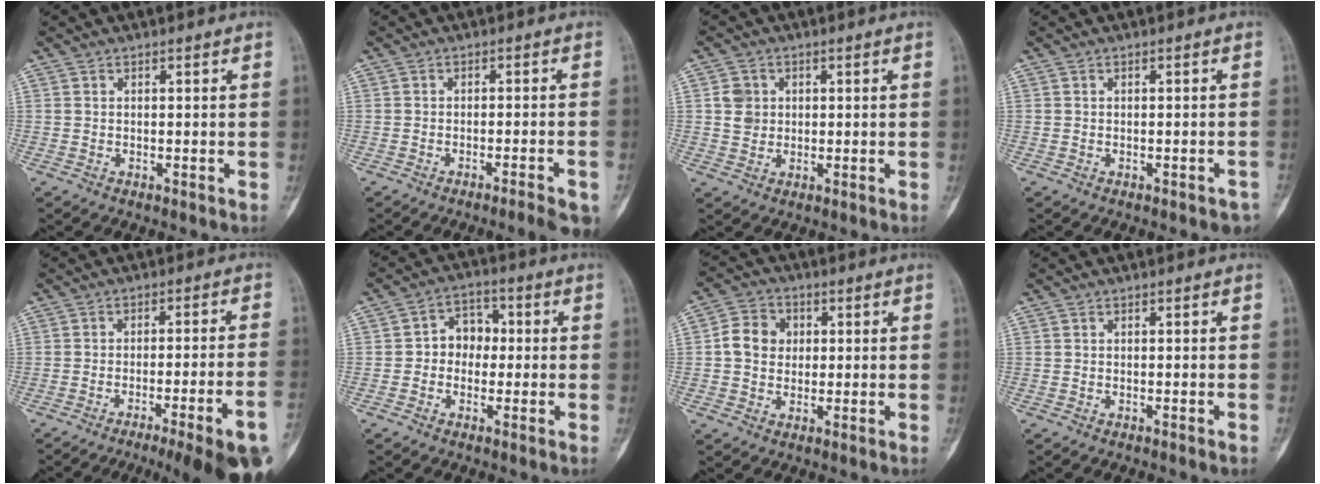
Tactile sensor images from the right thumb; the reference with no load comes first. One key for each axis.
{"total": 6.8, "fx": -4.8, "fy": 0.5, "fz": 4.8, "tx": -0.056, "ty": 0.014, "tz": -0.062}
{"total": 3.8, "fx": 0.6, "fy": 3.5, "fz": 1.3, "tx": 0.000, "ty": 0.001, "tz": 0.010}
{"total": 2.4, "fx": -1.8, "fy": 0.9, "fz": 1.4, "tx": -0.009, "ty": 0.012, "tz": -0.017}
{"total": 16.9, "fx": -10.1, "fy": 1.5, "fz": 13.5, "tx": -0.137, "ty": 0.042, "tz": -0.144}
{"total": 6.3, "fx": -0.3, "fy": 5.1, "fz": 3.7, "tx": -0.023, "ty": 0.024, "tz": -0.019}
{"total": 7.0, "fx": 0.7, "fy": 6.1, "fz": 3.4, "tx": -0.041, "ty": 0.011, "tz": 0.003}
{"total": 0.6, "fx": -0.4, "fy": -0.1, "fz": 0.5, "tx": -0.008, "ty": 0.001, "tz": -0.005}